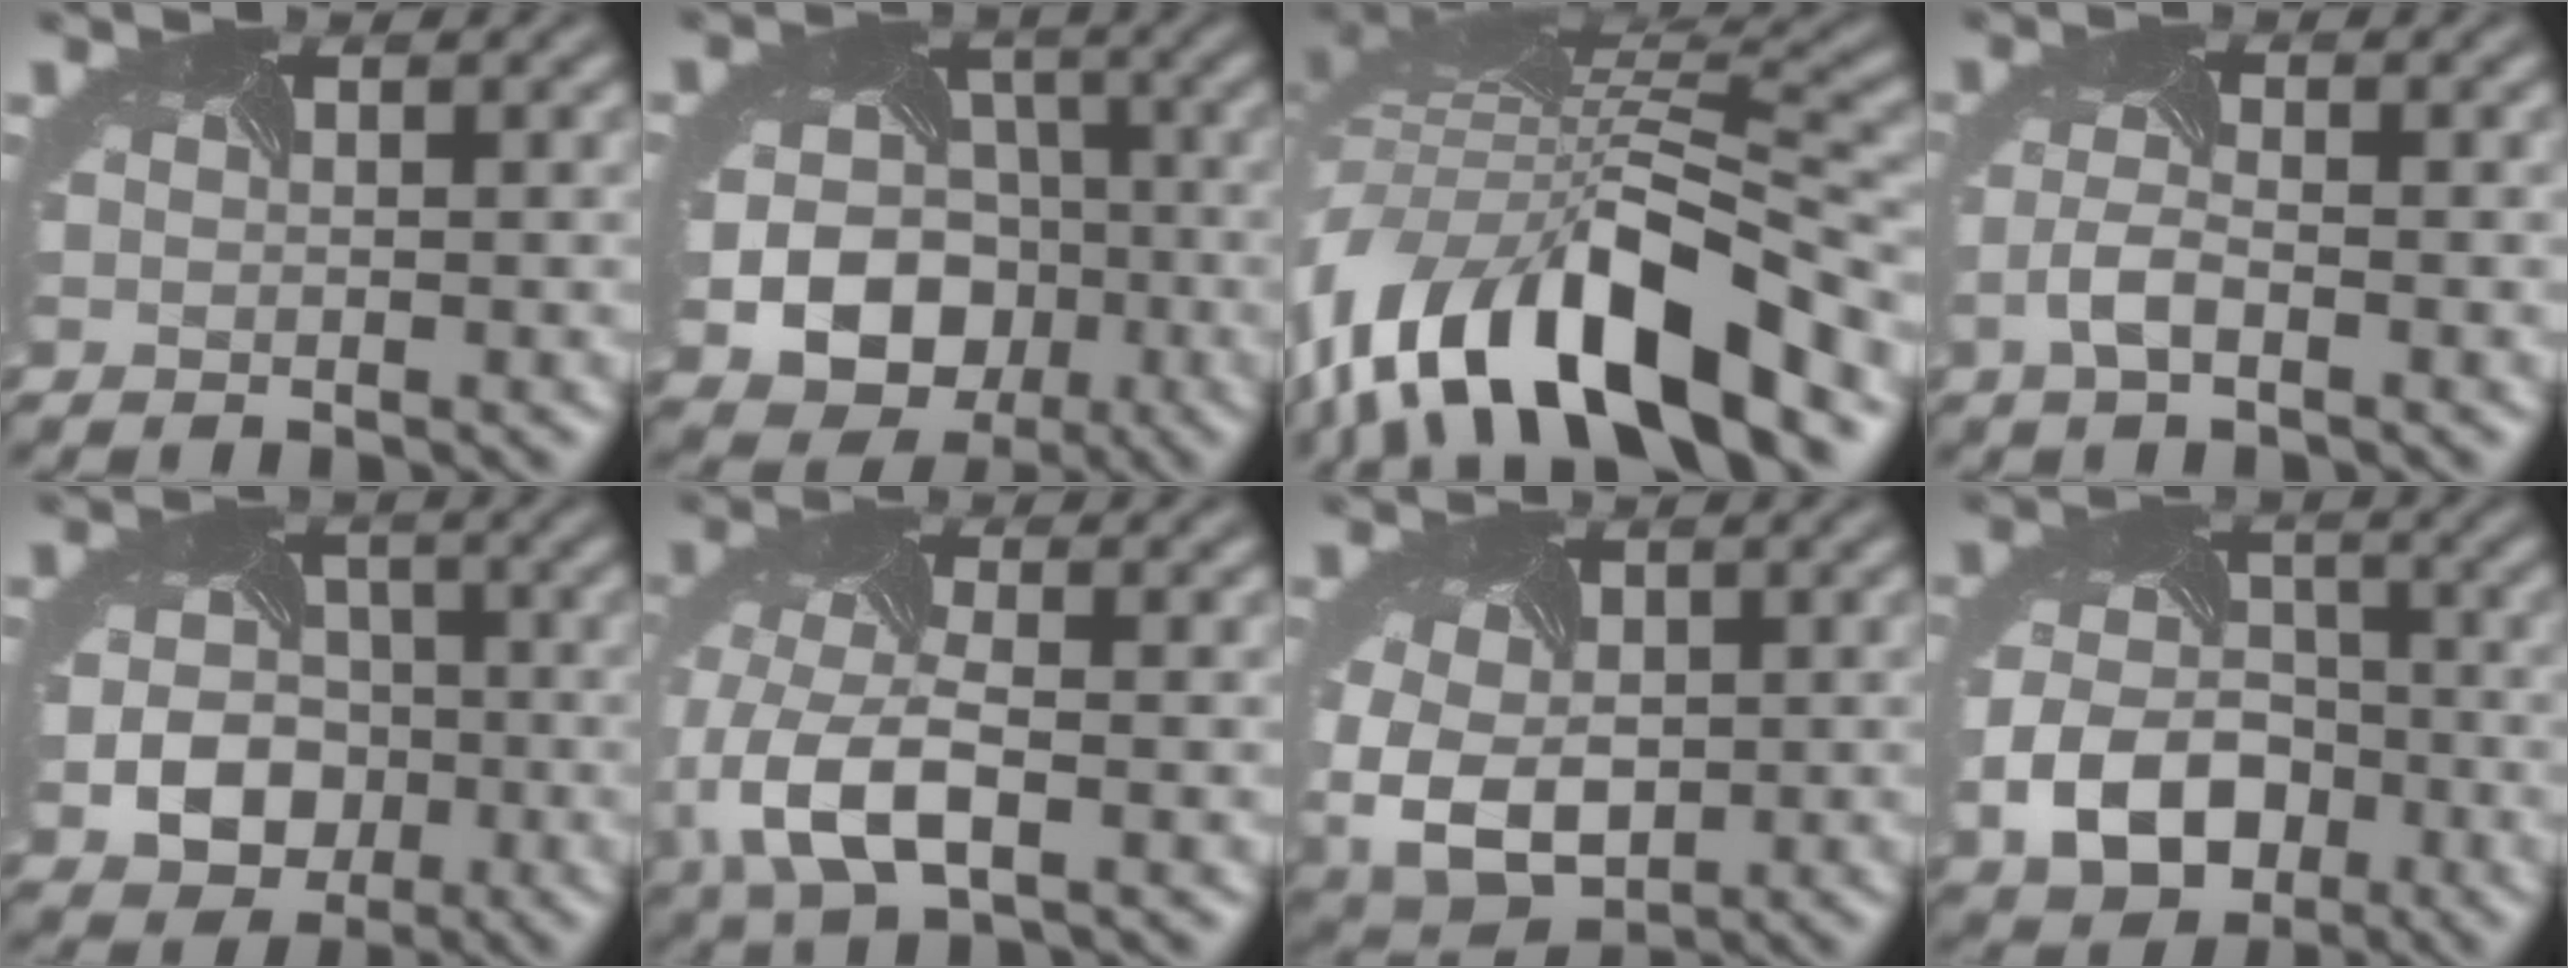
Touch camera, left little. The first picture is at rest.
{"total": 11.2, "force": [-3.6, 9.4, 4.8], "torque": [-0.072, -0.035, -0.066]}
{"total": 13.8, "force": [-6.8, 5.3, 10.8], "torque": [-0.194, 0.014, -0.114]}
{"total": 2.3, "force": [-1.3, 0.8, 1.8], "torque": [-0.051, -0.004, -0.028]}
{"total": 5.9, "force": [-1.8, 4.8, 3.0], "torque": [-0.059, -0.018, -0.025]}
{"total": 6.4, "force": [-2.0, 3.2, 5.2], "torque": [-0.129, -0.010, -0.039]}
{"total": 7.3, "force": [-1.3, 5.3, 4.9], "torque": [-0.129, -0.035, -0.002]}
{"total": 6.6, "force": [-2.7, 4.7, 3.7], "torque": [-0.080, -0.018, -0.041]}